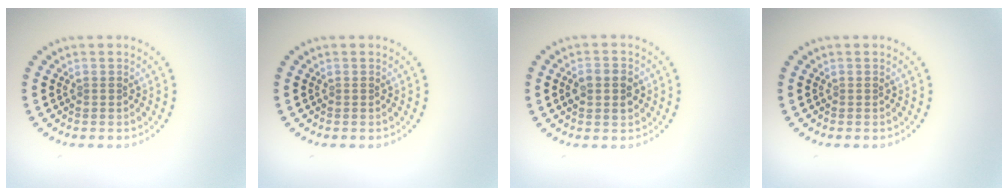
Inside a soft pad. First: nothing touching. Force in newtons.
{"total": 0.0}
{"total": 2.8, "press": 2.8, "slide": 0.2}
{"total": 0.0}